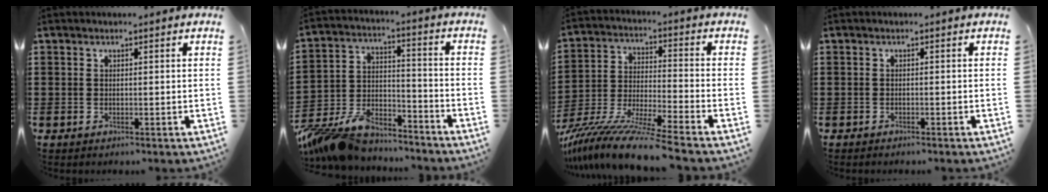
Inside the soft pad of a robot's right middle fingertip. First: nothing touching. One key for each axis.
{"total": 9.5, "fx": -8.6, "fy": 2.8, "fz": 3.0, "tx": -0.070, "ty": 0.013, "tz": -0.172}
{"total": 10.7, "fx": -9.7, "fy": -0.8, "fz": 4.3, "tx": -0.083, "ty": -0.006, "tz": -0.196}
{"total": 0.7, "fx": -0.7, "fy": 0.1, "fz": 0.0, "tx": -0.001, "ty": 0.001, "tz": -0.015}